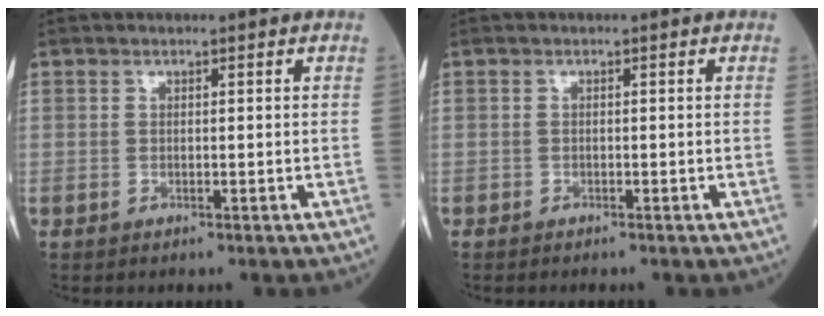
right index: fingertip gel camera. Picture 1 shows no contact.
{"total": 1.2, "force": [-0.9, 0.7, 0.5], "torque": [-0.017, -0.001, -0.013]}